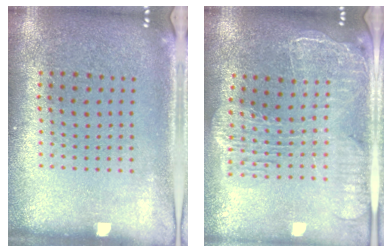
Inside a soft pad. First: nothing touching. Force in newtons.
{"total": 2.5, "press": 2.2, "slide": 1.3}